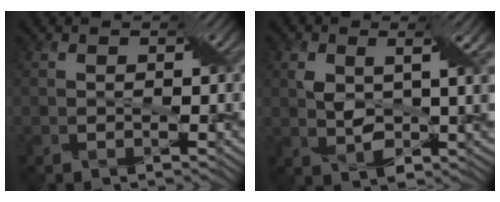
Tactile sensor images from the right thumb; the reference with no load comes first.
{"total": 4.5, "force": [0.9, 1.7, 4.1], "torque": [-0.077, 0.002, 0.020]}